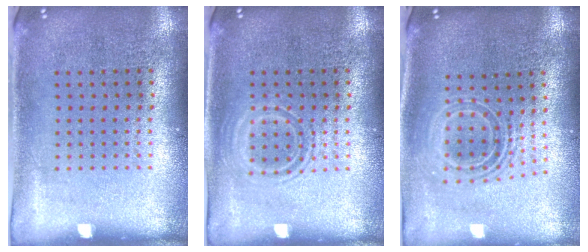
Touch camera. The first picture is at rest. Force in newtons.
{"total": 1.0, "press": 1.0, "slide": 0.2}
{"total": 2.0, "press": 1.5, "slide": 1.3}